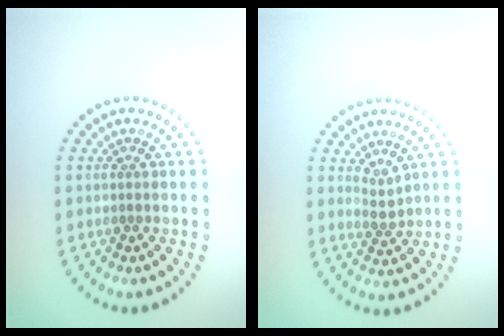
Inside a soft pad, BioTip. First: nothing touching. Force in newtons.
{"total": 1.3, "press": 1.0, "slide": 0.9}